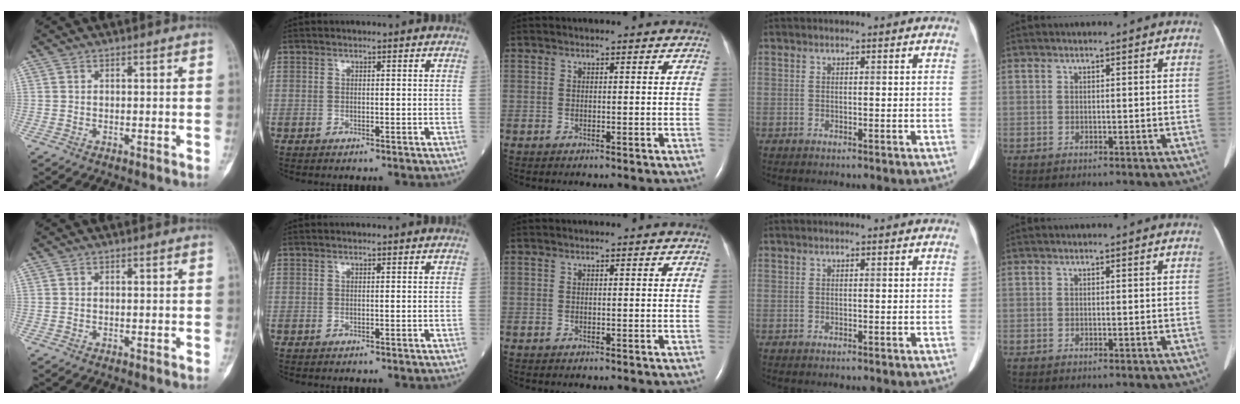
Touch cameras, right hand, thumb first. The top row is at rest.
{}